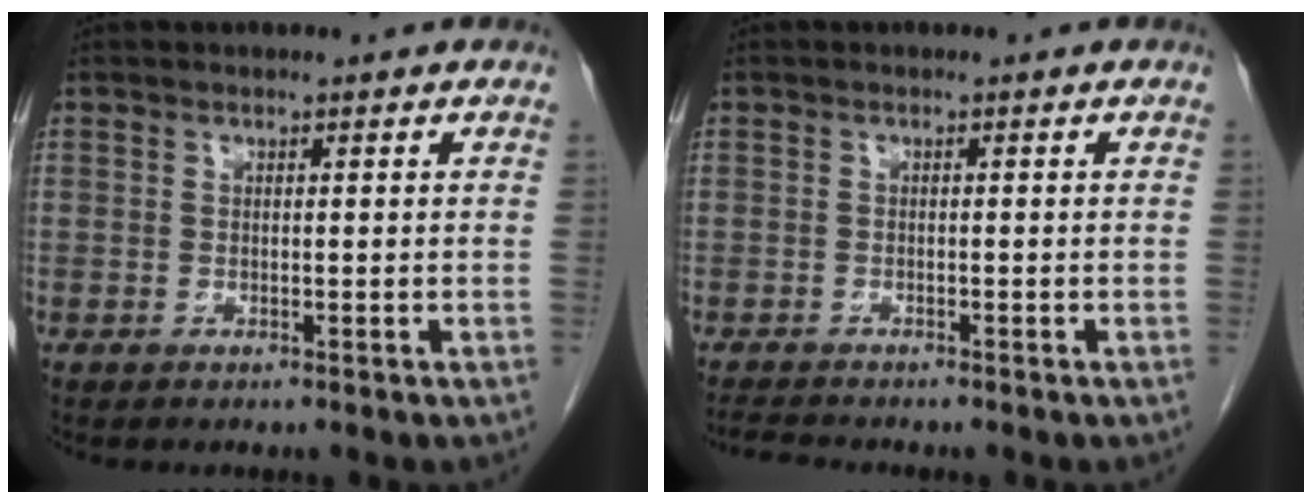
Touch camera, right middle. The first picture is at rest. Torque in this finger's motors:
{"motor_torque": [-0.09, 0.10, -0.02, -0.01]}